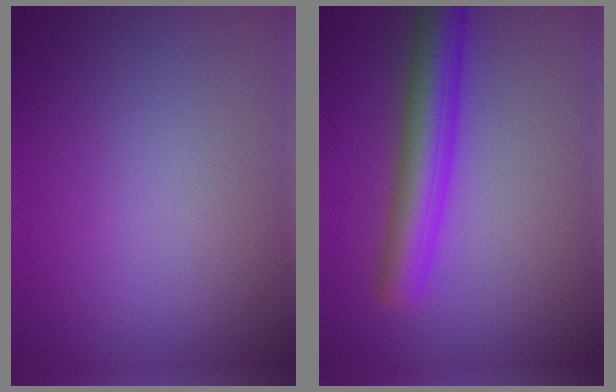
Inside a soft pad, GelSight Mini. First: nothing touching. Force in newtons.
{"total": 5.5, "press": 5.5, "slide": 0.2}